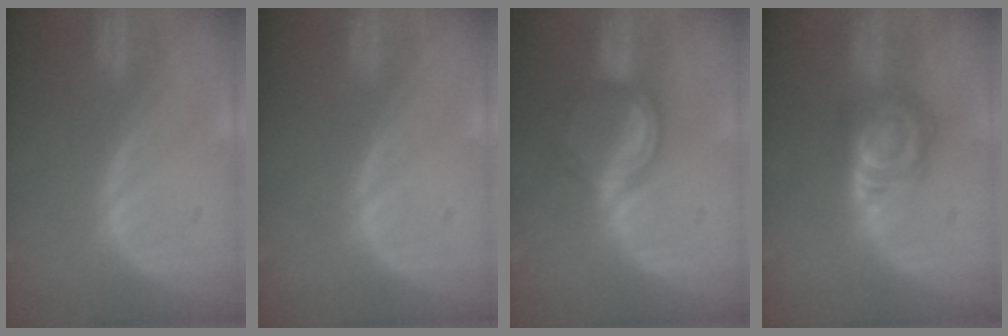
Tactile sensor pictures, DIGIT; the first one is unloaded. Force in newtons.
{"total": 0.0}
{"total": 5.2, "press": 5.0, "slide": 1.6}
{"total": 6.7, "press": 6.3, "slide": 2.1}